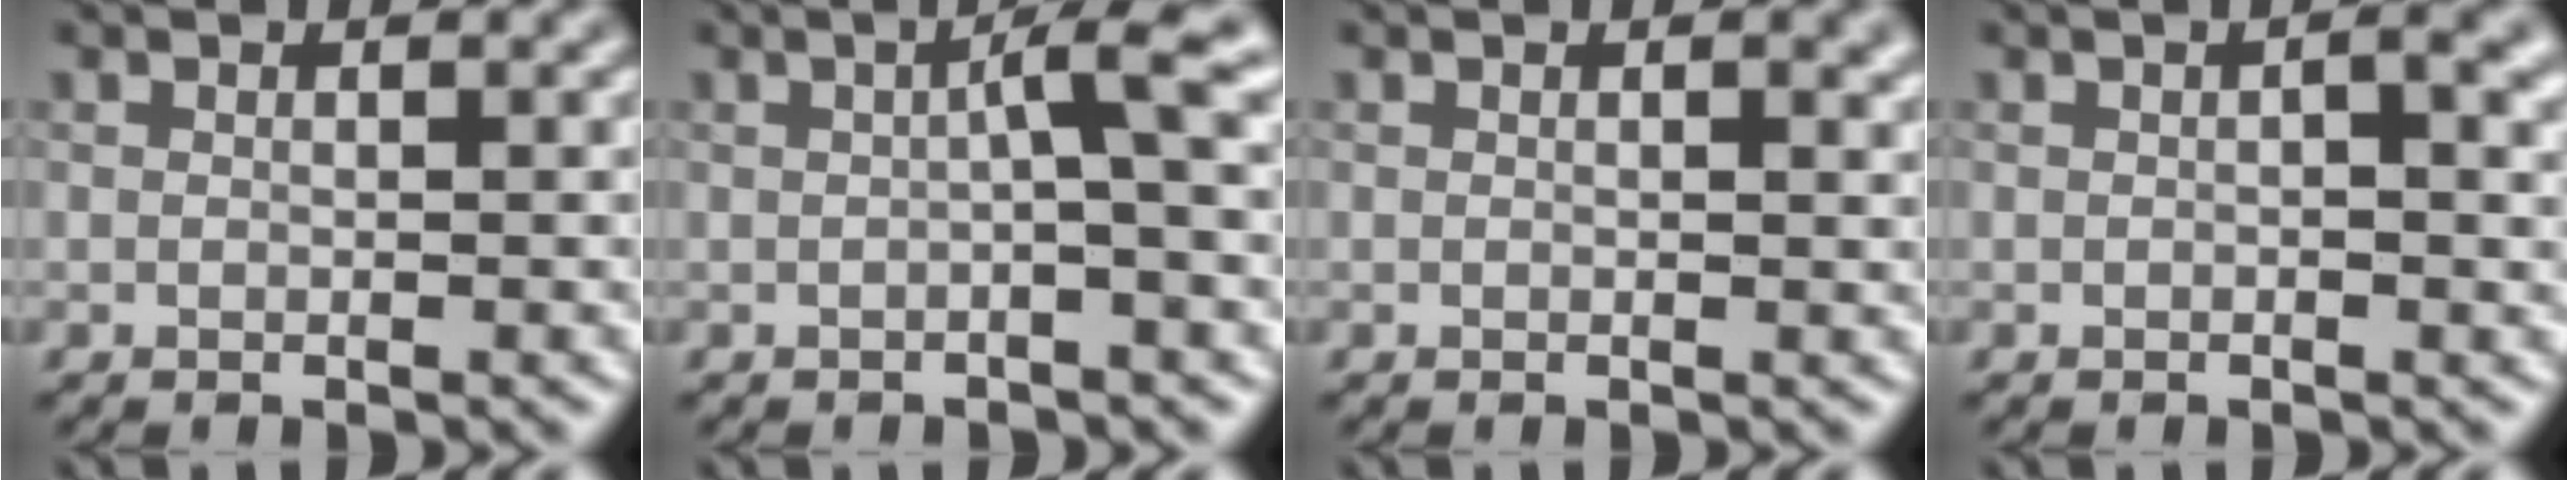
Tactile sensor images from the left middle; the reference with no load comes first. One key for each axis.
{"total": 3.5, "fx": 0.1, "fy": 0.3, "fz": 3.4, "tx": -0.049, "ty": 0.009, "tz": -0.003}
{"total": 1.3, "fx": 0.5, "fy": 0.4, "fz": 1.1, "tx": -0.013, "ty": 0.000, "tz": 0.007}
{"total": 2.7, "fx": 0.4, "fy": 0.7, "fz": 2.5, "tx": -0.034, "ty": 0.003, "tz": 0.004}